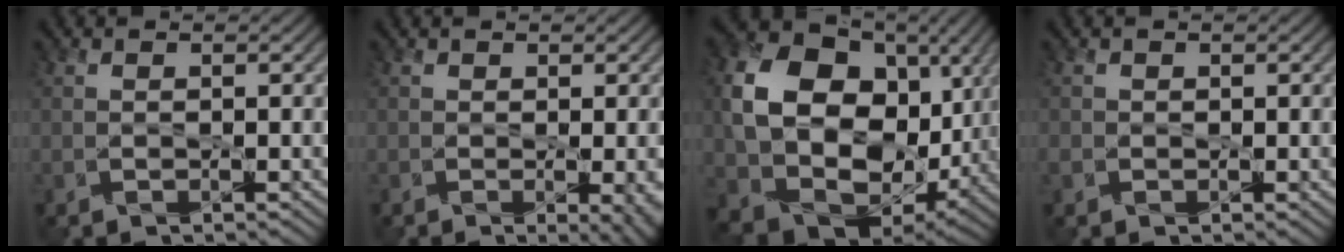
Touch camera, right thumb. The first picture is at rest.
{"total": 2.9, "force": [-0.6, 1.0, 2.6], "torque": [-0.032, -0.007, -0.006]}
{"total": 16.2, "force": [1.0, 12.6, 10.1], "torque": [-0.213, -0.035, 0.025]}
{"total": 1.2, "force": [-0.2, 1.2, 0.2], "torque": [-0.006, -0.005, -0.007]}